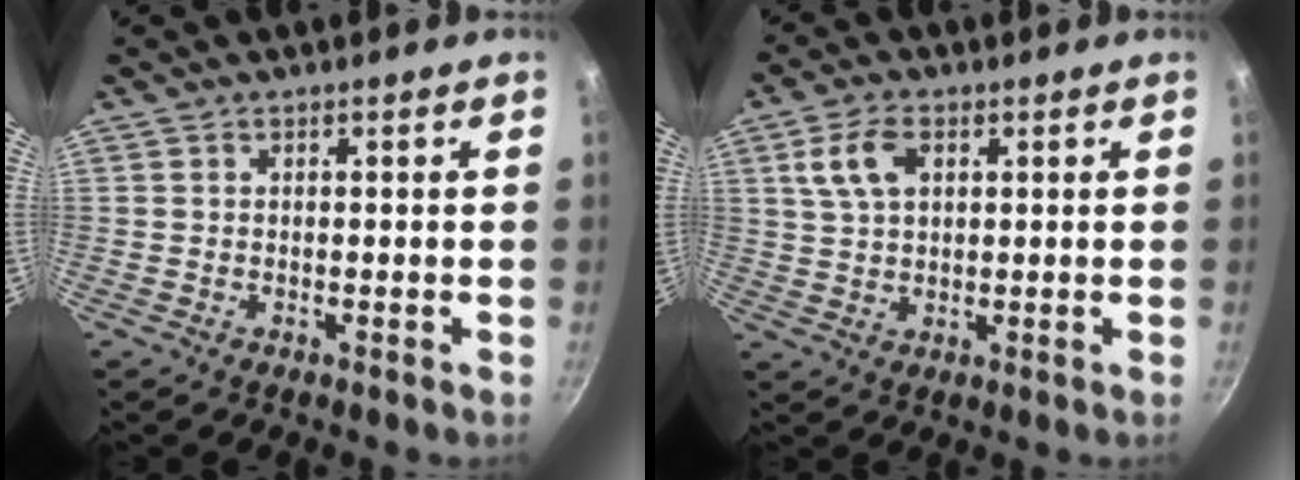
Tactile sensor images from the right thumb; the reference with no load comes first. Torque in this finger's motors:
{"motor_torque": [-0.46, 0.77, 0.58, 1.03, 0.11]}